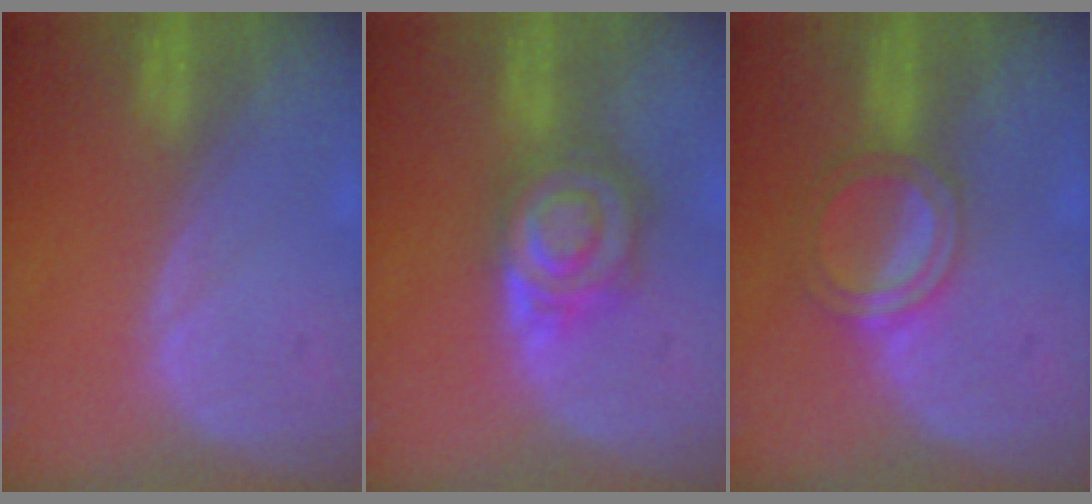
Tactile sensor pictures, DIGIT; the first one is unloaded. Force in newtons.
{"total": 7.9, "press": 6.9, "slide": 3.7}
{"total": 5.0, "press": 4.7, "slide": 1.7}